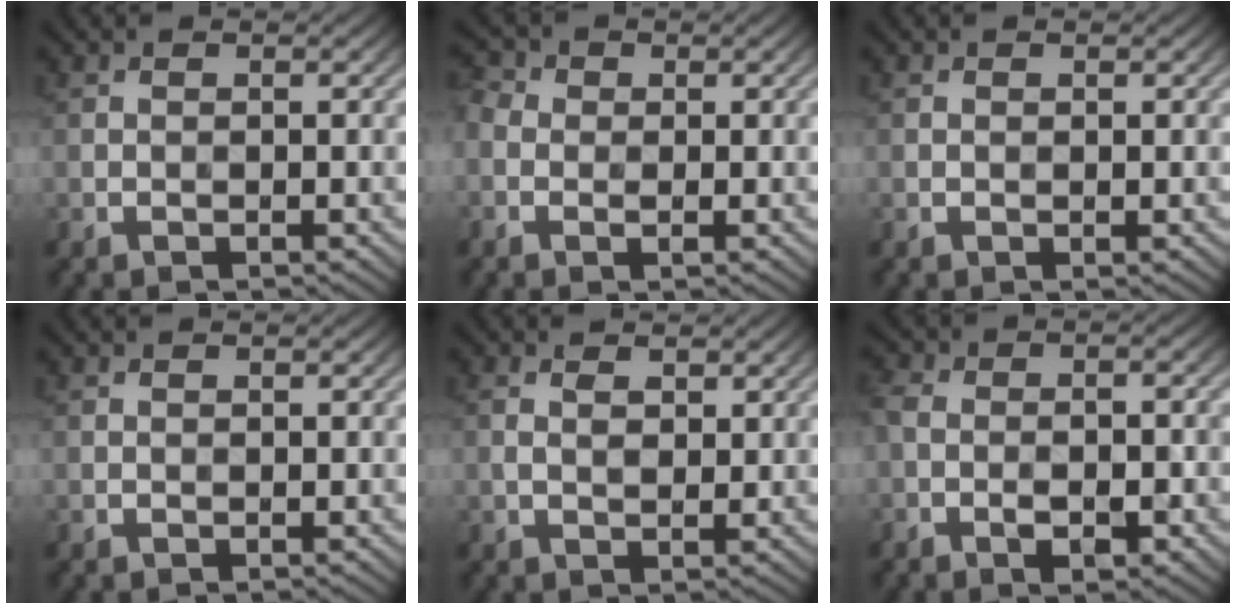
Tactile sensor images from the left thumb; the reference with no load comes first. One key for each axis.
{"total": 3.4, "fx": -0.4, "fy": 2.7, "fz": 1.9, "tx": -0.049, "ty": 0.000, "tz": -0.011}
{"total": 0.0}
{"total": 0.0}
{"total": 2.7, "fx": 0.9, "fy": 1.5, "fz": 2.0, "tx": -0.042, "ty": -0.002, "tz": 0.017}
{"total": 6.8, "fx": -2.3, "fy": 3.9, "fz": 5.1, "tx": -0.083, "ty": -0.004, "tz": -0.037}